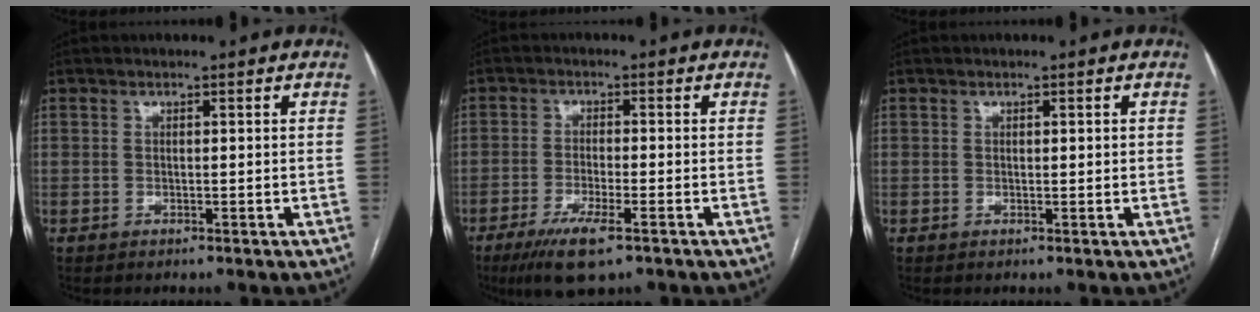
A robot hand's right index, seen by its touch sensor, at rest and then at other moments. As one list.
[{"total": 7.3, "force": [-4.4, 1.0, 5.7], "torque": [-0.109, -0.018, -0.076]}, {"total": 0.7, "force": [0.1, 0.2, 0.7], "torque": [-0.011, 0.000, 0.002]}]